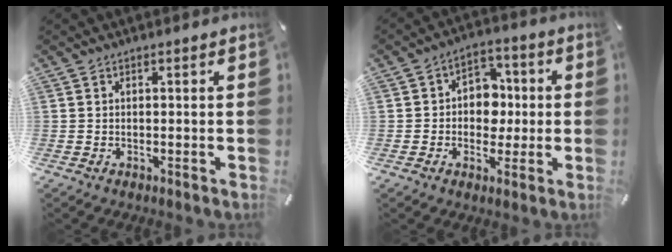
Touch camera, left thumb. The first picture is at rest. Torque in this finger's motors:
{"motor_torque": [0.40, 1.29, 0.56, 0.02, 0.16]}